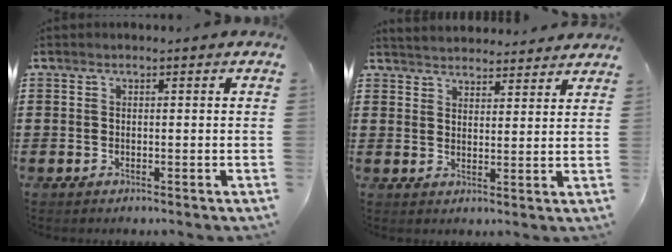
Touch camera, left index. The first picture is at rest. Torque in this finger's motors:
{"motor_torque": [1.10, -1.04, 0.20, 0.07]}